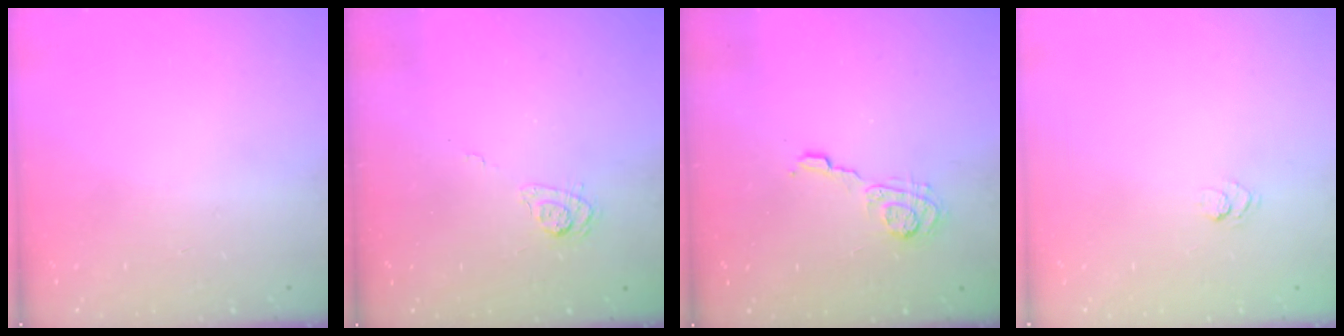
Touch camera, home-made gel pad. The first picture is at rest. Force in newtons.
{"total": 4.9, "press": 4.7, "slide": 1.6}
{"total": 6.1, "press": 6.1, "slide": 0.7}
{"total": 3.6, "press": 3.4, "slide": 1.3}